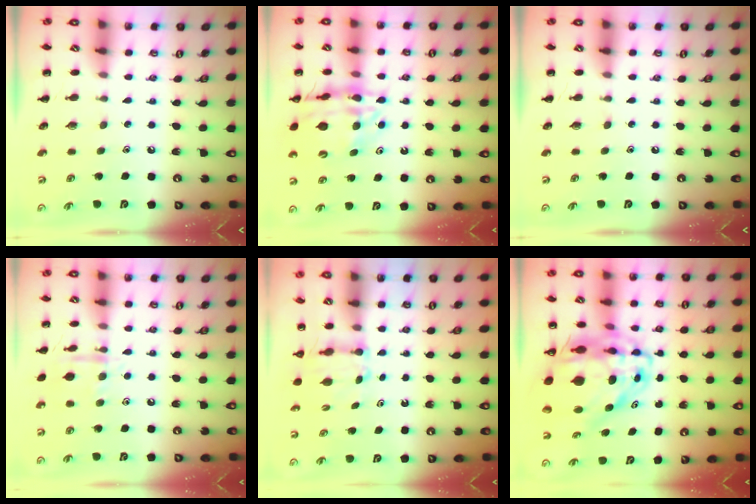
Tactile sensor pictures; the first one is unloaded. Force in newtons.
{"total": 16.3, "press": 16.0, "slide": 3.1}
{"total": 0.0}
{"total": 8.8, "press": 8.8, "slide": 0.6}
{"total": 2.7, "press": 2.5, "slide": 1.1}
{"total": 15.5, "press": 14.8, "slide": 4.6}